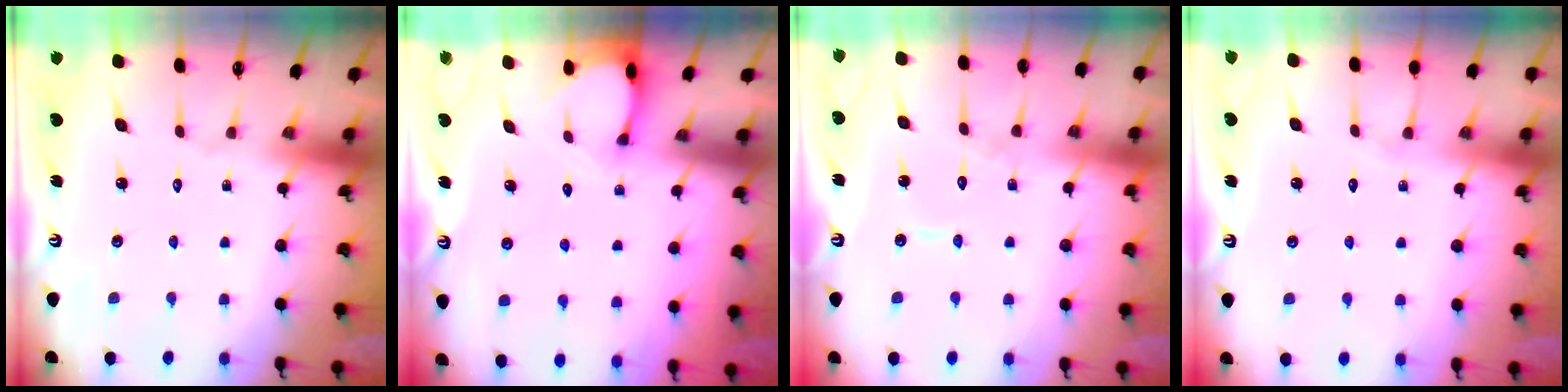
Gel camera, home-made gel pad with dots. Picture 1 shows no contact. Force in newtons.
{"total": 2.3, "press": 2.3, "slide": 0.3}
{"total": 5.9, "press": 5.8, "slide": 0.6}
{"total": 4.3, "press": 4.2, "slide": 0.6}